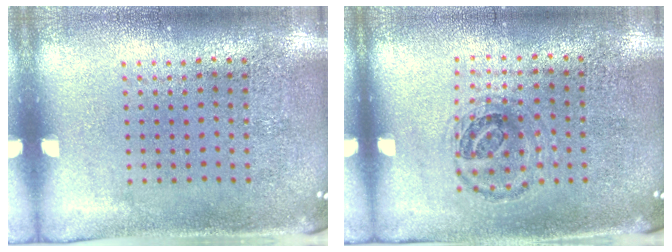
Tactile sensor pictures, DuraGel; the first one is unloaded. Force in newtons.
{"total": 1.0, "press": 0.9, "slide": 0.2}